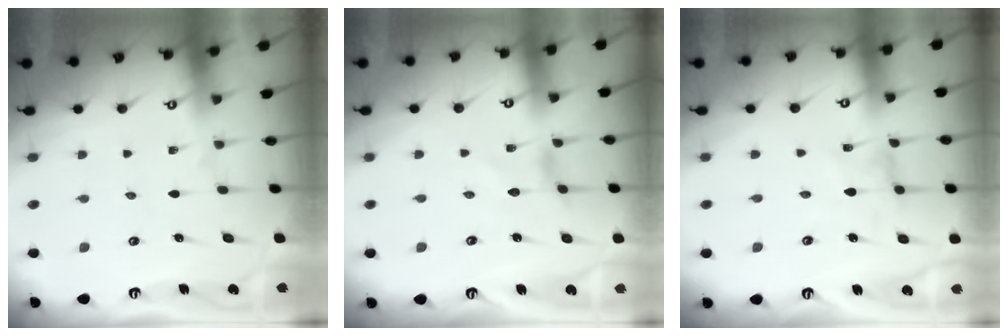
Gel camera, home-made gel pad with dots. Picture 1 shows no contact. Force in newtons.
{"total": 0.0}
{"total": 0.0}